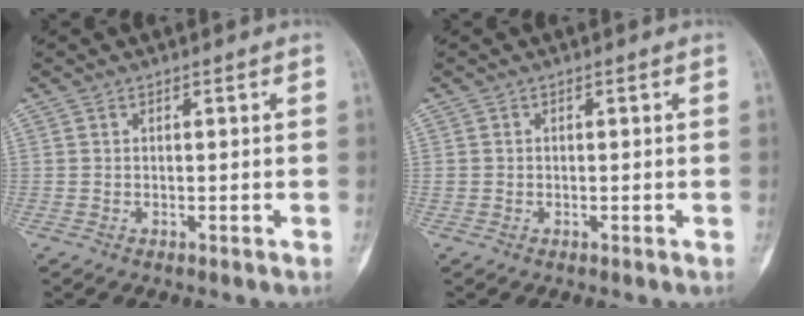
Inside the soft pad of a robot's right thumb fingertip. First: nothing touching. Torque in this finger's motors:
{"motor_torque": [2.57, 2.44, 0.21, -0.29, -0.02]}